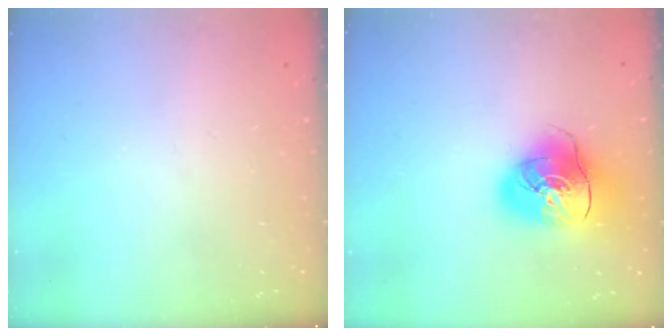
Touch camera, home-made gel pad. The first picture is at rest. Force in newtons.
{"total": 16.2, "press": 16.0, "slide": 2.6}